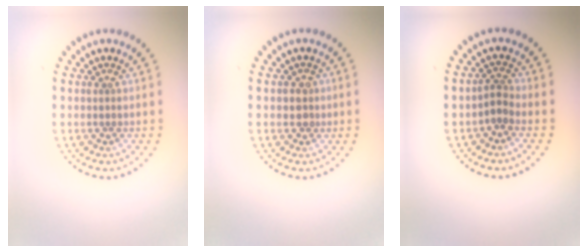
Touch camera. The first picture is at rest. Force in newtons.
{"total": 1.6, "press": 1.4, "slide": 0.8}
{"total": 1.7, "press": 1.1, "slide": 1.3}